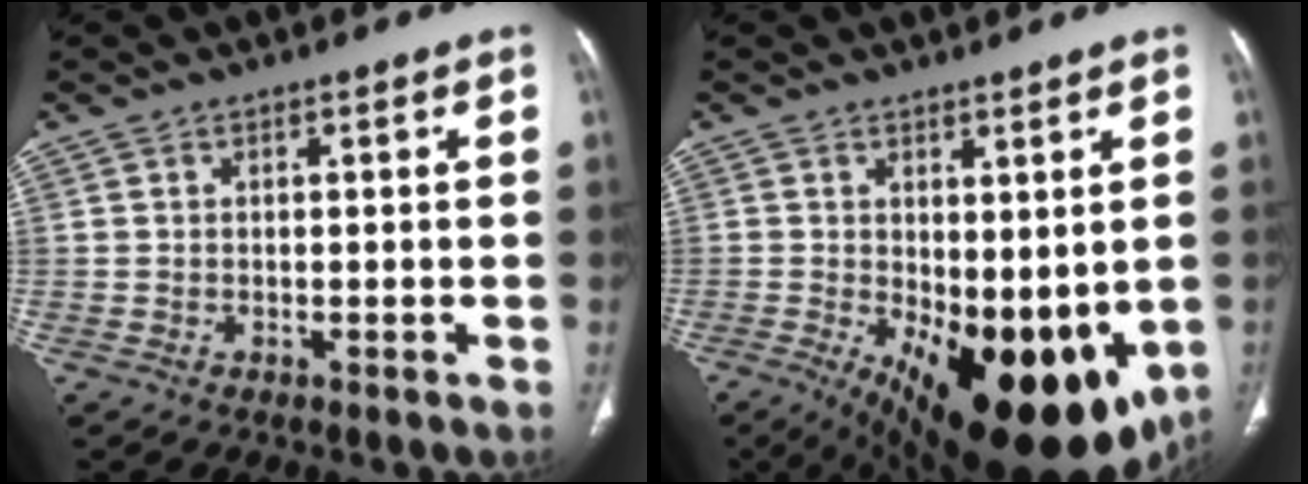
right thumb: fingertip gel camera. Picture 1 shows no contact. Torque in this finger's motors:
{"motor_torque": [0.62, 3.56, 0.46, -0.16, 0.28]}